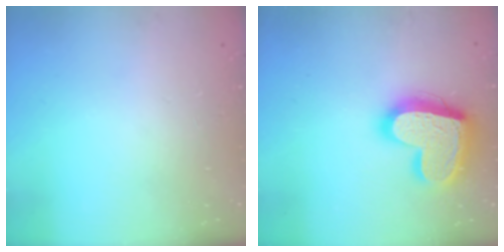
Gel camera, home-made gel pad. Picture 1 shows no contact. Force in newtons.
{"total": 19.9, "press": 19.9, "slide": 1.1}